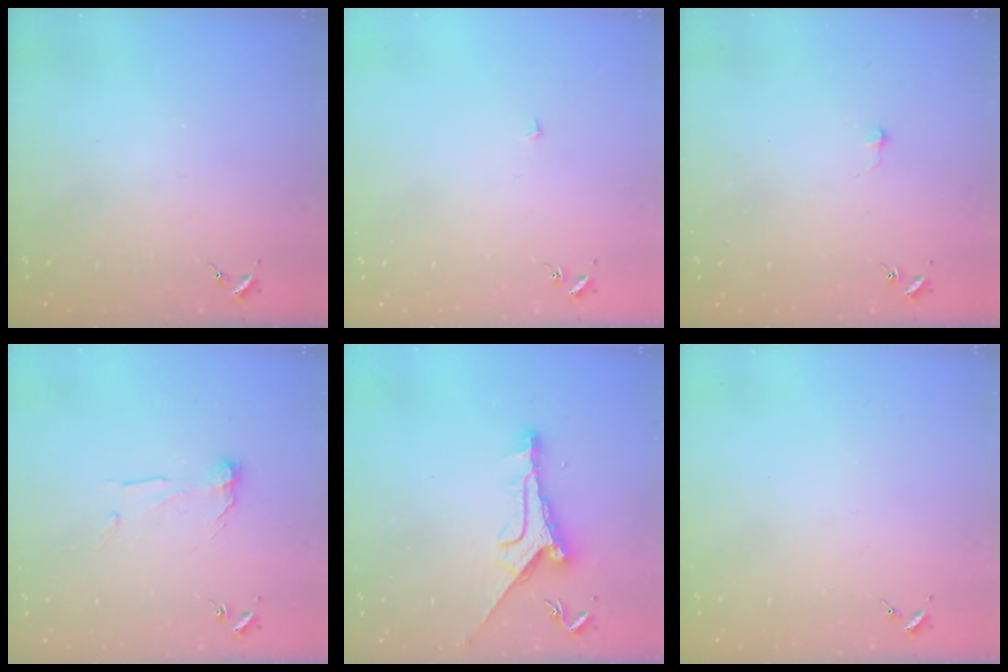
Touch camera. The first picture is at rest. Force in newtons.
{"total": 2.3, "press": 2.3, "slide": 0.1}
{"total": 2.9, "press": 2.9, "slide": 0.2}
{"total": 7.0, "press": 7.0, "slide": 0.3}
{"total": 9.8, "press": 9.8, "slide": 0.1}
{"total": 0.0}